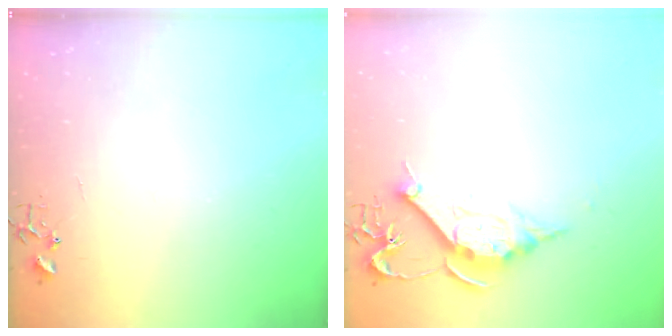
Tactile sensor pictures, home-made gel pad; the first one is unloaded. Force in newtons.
{"total": 11.7, "press": 11.7, "slide": 0.9}